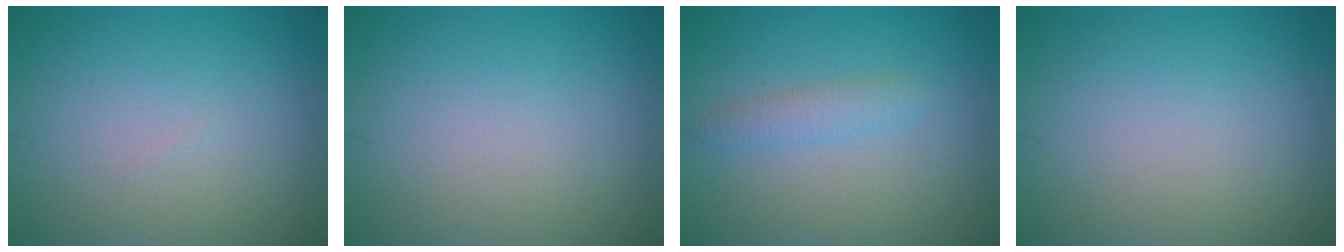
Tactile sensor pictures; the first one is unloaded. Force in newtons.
{"total": 0.0}
{"total": 1.7, "press": 1.7, "slide": 0.1}
{"total": 0.0}